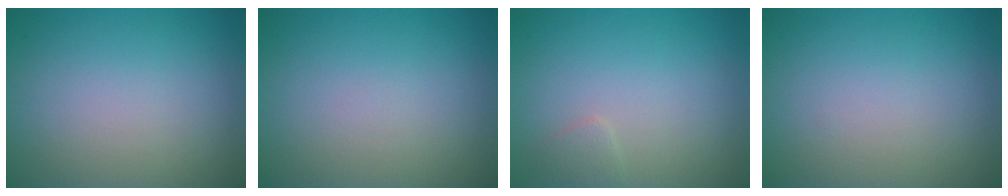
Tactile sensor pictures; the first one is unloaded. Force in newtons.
{"total": 0.0}
{"total": 0.9, "press": 0.9, "slide": 0.1}
{"total": 0.0}